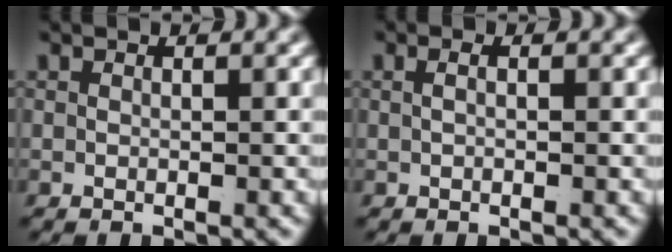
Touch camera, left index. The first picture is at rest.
{"total": 0.7, "force": [-0.1, -0.3, 0.6], "torque": [-0.008, 0.000, -0.001]}